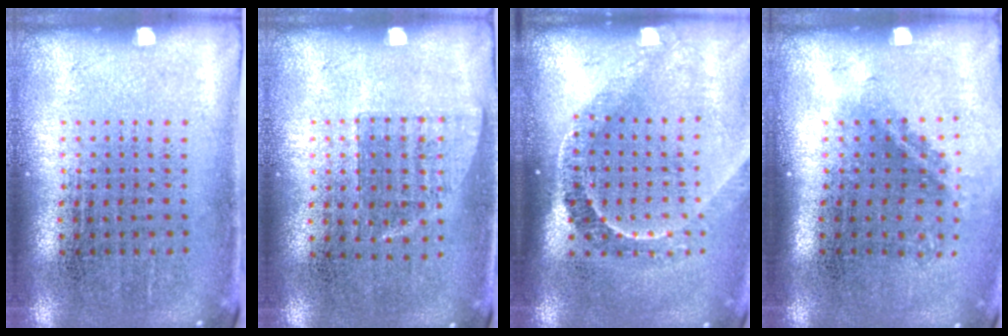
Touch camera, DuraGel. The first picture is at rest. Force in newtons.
{"total": 0.7, "press": 0.7, "slide": 0.2}
{"total": 2.2, "press": 1.5, "slide": 1.6}
{"total": 1.4, "press": 1.0, "slide": 1.1}